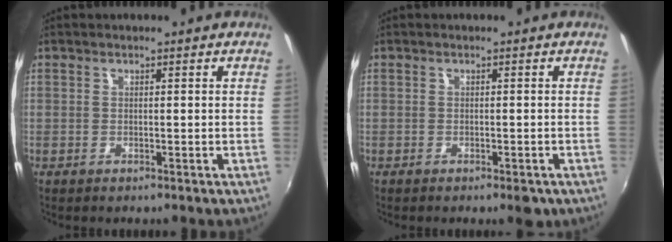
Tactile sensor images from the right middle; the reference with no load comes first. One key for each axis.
{"total": 3.0, "fx": -2.0, "fy": 1.3, "fz": 1.8, "tx": -0.026, "ty": -0.004, "tz": -0.023}